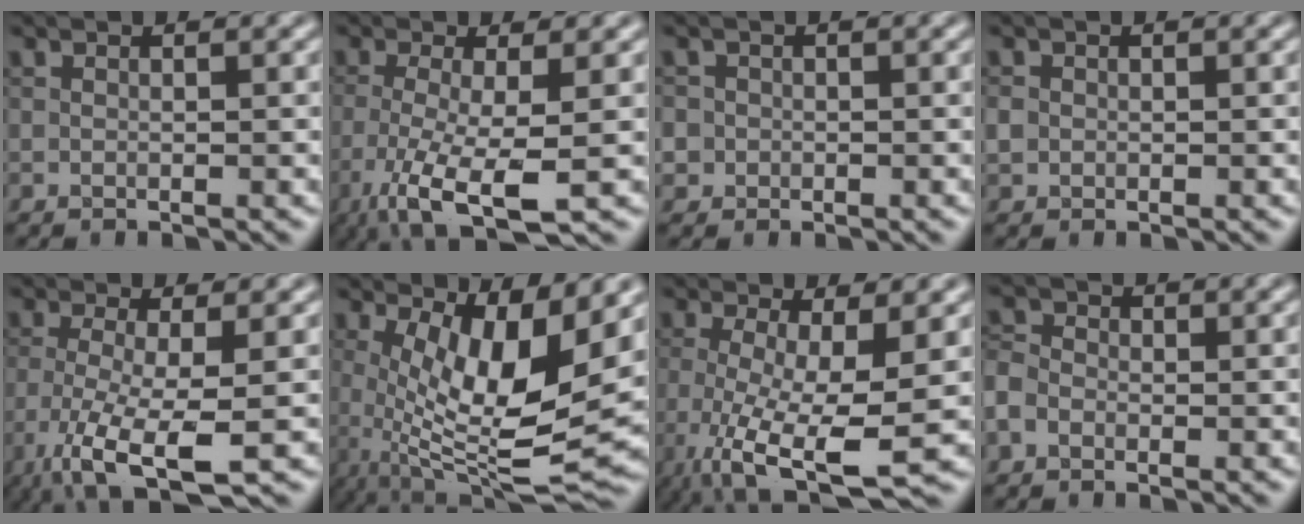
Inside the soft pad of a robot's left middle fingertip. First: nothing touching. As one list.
[{"total": 7.2, "force": [-3.1, 1.9, 6.2], "torque": [-0.129, -0.015, -0.058]}, {"total": 1.9, "force": [-0.3, 1.9, 0.2], "torque": [0.007, 0.008, -0.011]}, {"total": 1.1, "force": [0.0, 1.0, 0.3], "torque": [-0.003, -0.001, -0.005]}, {"total": 7.4, "force": [-3.3, 1.9, 6.3], "torque": [-0.131, -0.015, -0.064]}, {"total": 10.7, "force": [1.0, 3.3, 10.1], "torque": [-0.178, -0.021, 0.024]}, {"total": 8.5, "force": [-2.1, 2.2, 7.9], "torque": [-0.153, -0.026, -0.031]}, {"total": 2.3, "force": [-1.1, 1.7, 1.0], "torque": [-0.027, 0.002, -0.031]}]